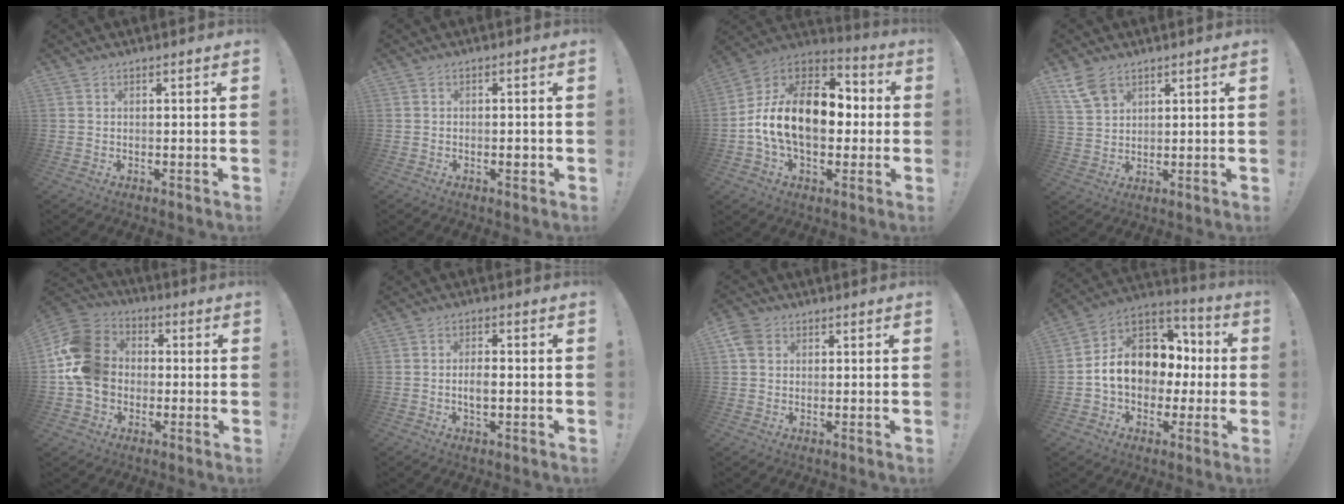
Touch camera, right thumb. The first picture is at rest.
{"total": 1.9, "force": [-1.0, 1.0, 1.3], "torque": [-0.012, 0.001, -0.017]}
{"total": 20.8, "force": [0.0, 13.3, 16.0], "torque": [-0.285, 0.018, 0.009]}
{"total": 7.4, "force": [4.9, 4.3, 3.6], "torque": [-0.069, -0.019, 0.099]}
{"total": 16.8, "force": [-0.5, 14.1, 9.1], "torque": [-0.166, 0.017, -0.005]}
{"total": 3.8, "force": [-0.9, 1.5, 3.4], "torque": [-0.052, -0.002, -0.021]}
{"total": 4.9, "force": [1.7, 3.8, 2.6], "torque": [-0.048, 0.001, 0.033]}
{"total": 15.6, "force": [0.9, 12.5, 9.4], "torque": [-0.130, 0.005, 0.030]}